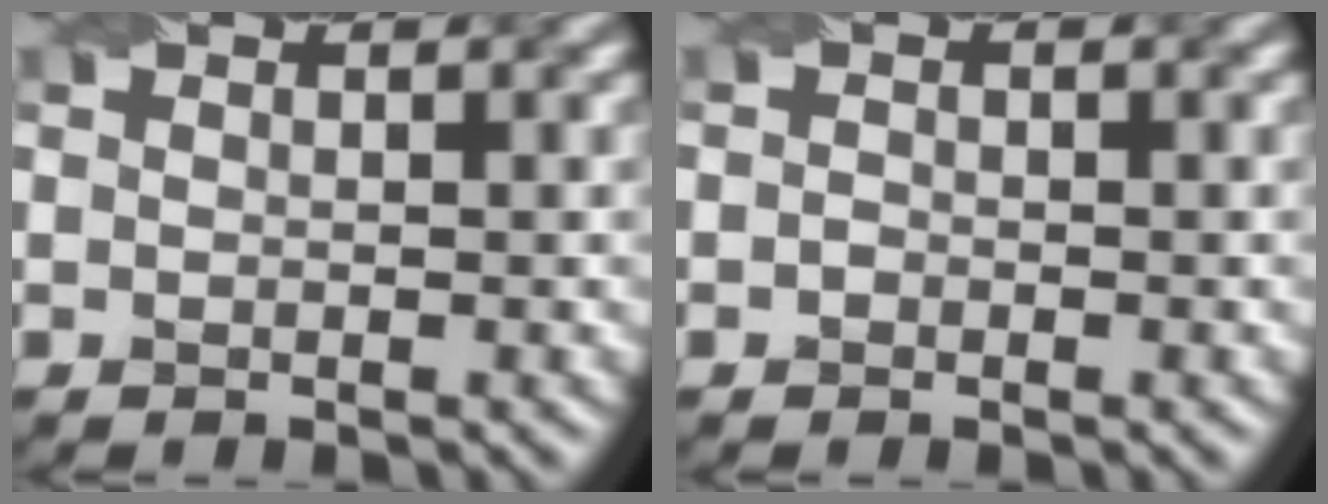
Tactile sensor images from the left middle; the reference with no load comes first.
{"total": 0.5, "force": [-0.3, 0.4, 0.1], "torque": [-0.003, -0.002, -0.005]}